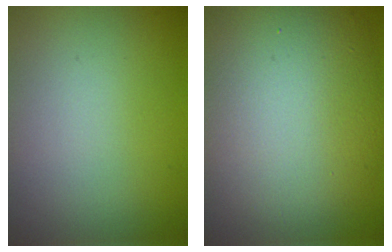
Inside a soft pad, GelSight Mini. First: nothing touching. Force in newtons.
{"total": 12.3, "press": 12.3, "slide": 0.9}